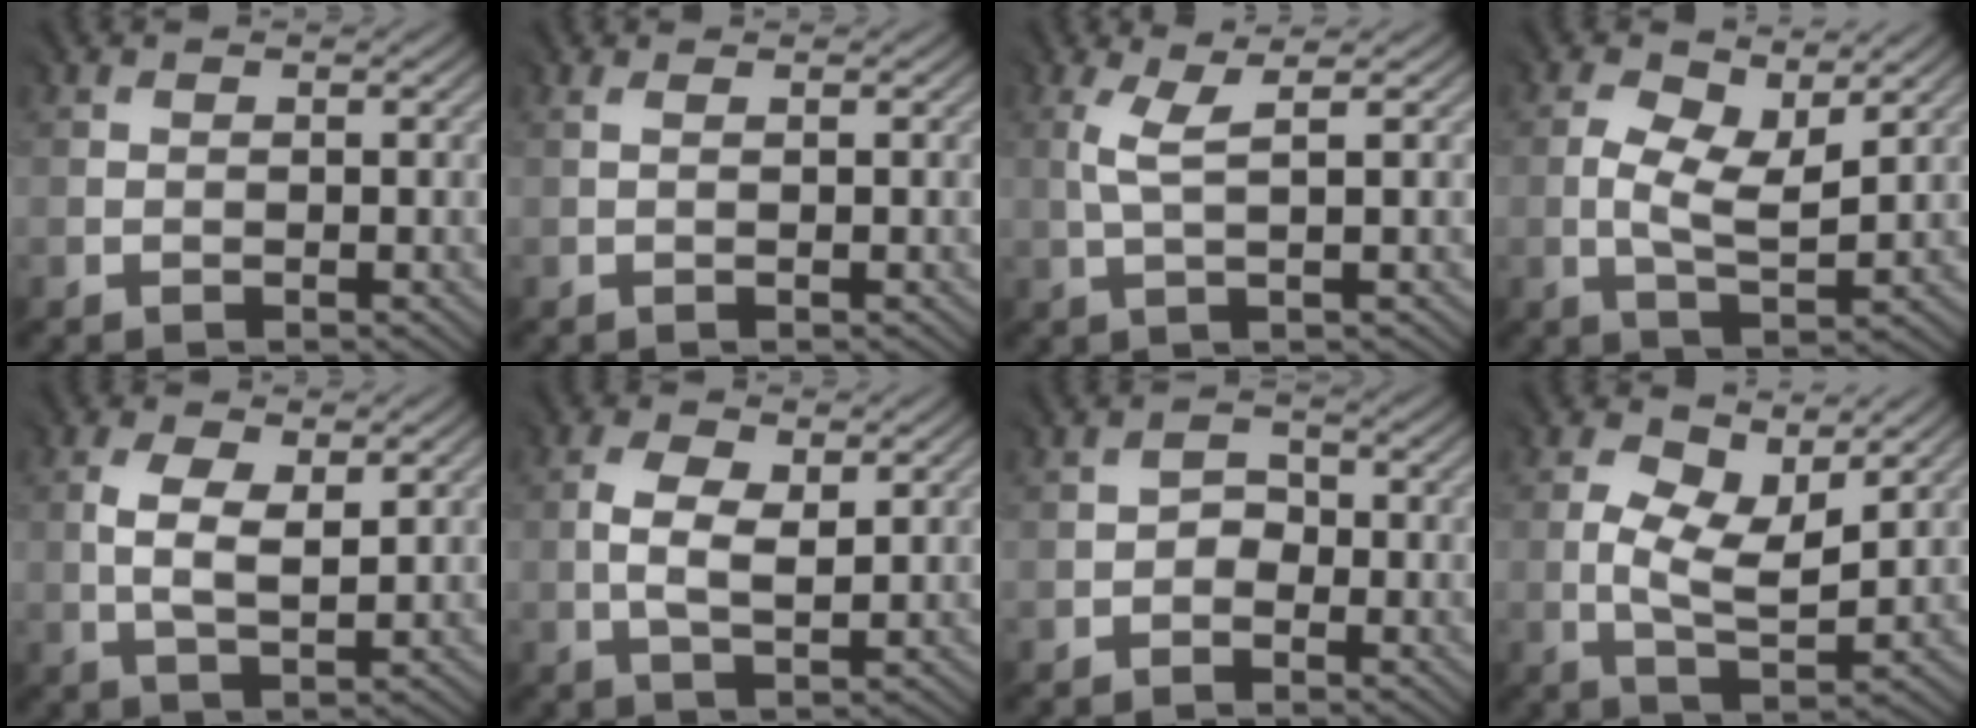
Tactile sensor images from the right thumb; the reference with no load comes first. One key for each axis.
{"total": 0.6, "fx": 0.0, "fy": -0.4, "fz": 0.4, "tx": -0.008, "ty": 0.001, "tz": -0.001}
{"total": 2.5, "fx": 0.6, "fy": -0.1, "fz": 2.5, "tx": -0.051, "ty": 0.005, "tz": 0.015}
{"total": 5.0, "fx": 1.2, "fy": 2.2, "fz": 4.3, "tx": -0.090, "ty": 0.000, "tz": 0.023}
{"total": 4.2, "fx": 0.8, "fy": 1.9, "fz": 3.6, "tx": -0.084, "ty": -0.002, "tz": 0.019}
{"total": 3.7, "fx": 0.4, "fy": 1.8, "fz": 3.2, "tx": -0.078, "ty": -0.002, "tz": 0.012}
{"total": 1.6, "fx": -1.2, "fy": 1.1, "fz": 0.3, "tx": 0.002, "ty": 0.004, "tz": -0.024}
{"total": 5.9, "fx": 1.7, "fy": 2.8, "fz": 5.0, "tx": -0.097, "ty": -0.001, "tz": 0.029}